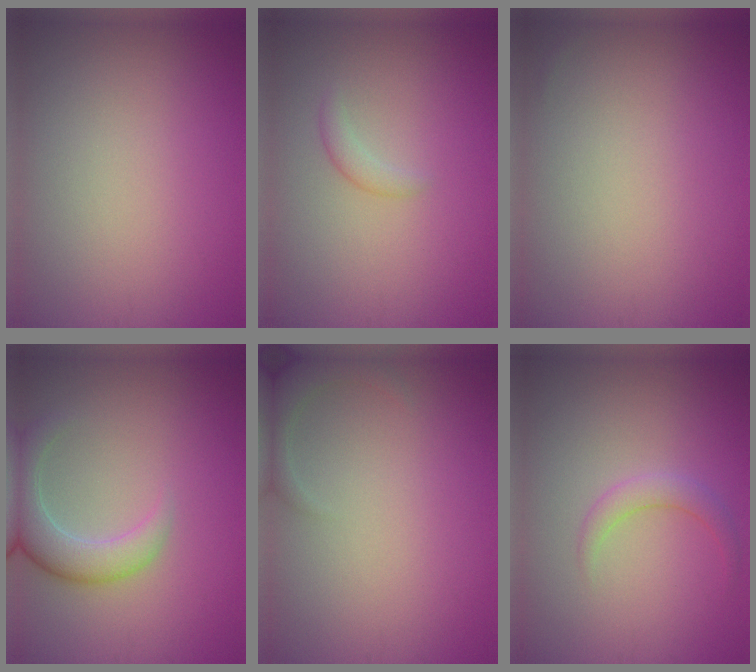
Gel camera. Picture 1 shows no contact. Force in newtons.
{"total": 1.1, "press": 1.1, "slide": 0.0}
{"total": 0.0}
{"total": 4.4, "press": 4.4, "slide": 0.4}
{"total": 2.6, "press": 2.6, "slide": 0.3}
{"total": 1.7, "press": 1.7, "slide": 0.1}